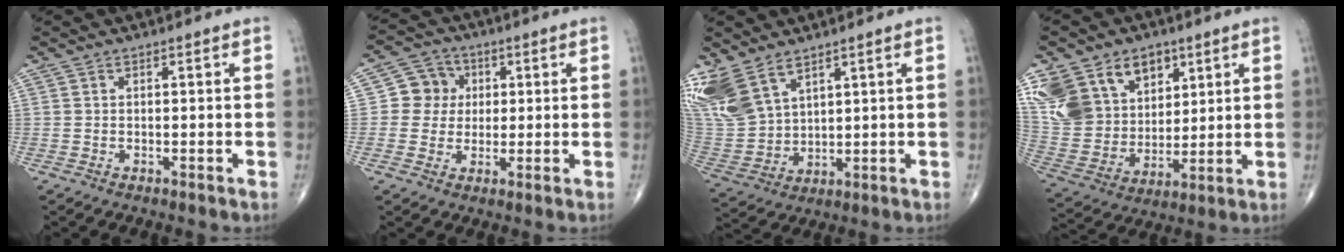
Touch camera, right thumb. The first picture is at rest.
{"total": 6.7, "force": [0.8, 6.4, 1.9], "torque": [0.007, 0.009, 0.003]}
{"total": 14.9, "force": [9.2, 7.8, 8.7], "torque": [-0.196, -0.027, 0.203]}
{"total": 19.8, "force": [9.3, 14.2, 10.1], "torque": [-0.183, -0.009, 0.190]}